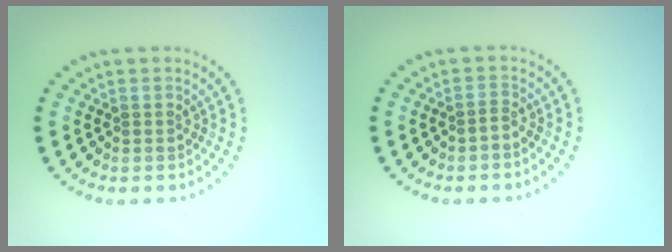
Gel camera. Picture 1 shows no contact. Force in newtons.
{"total": 0.5, "press": 0.2, "slide": 0.5}